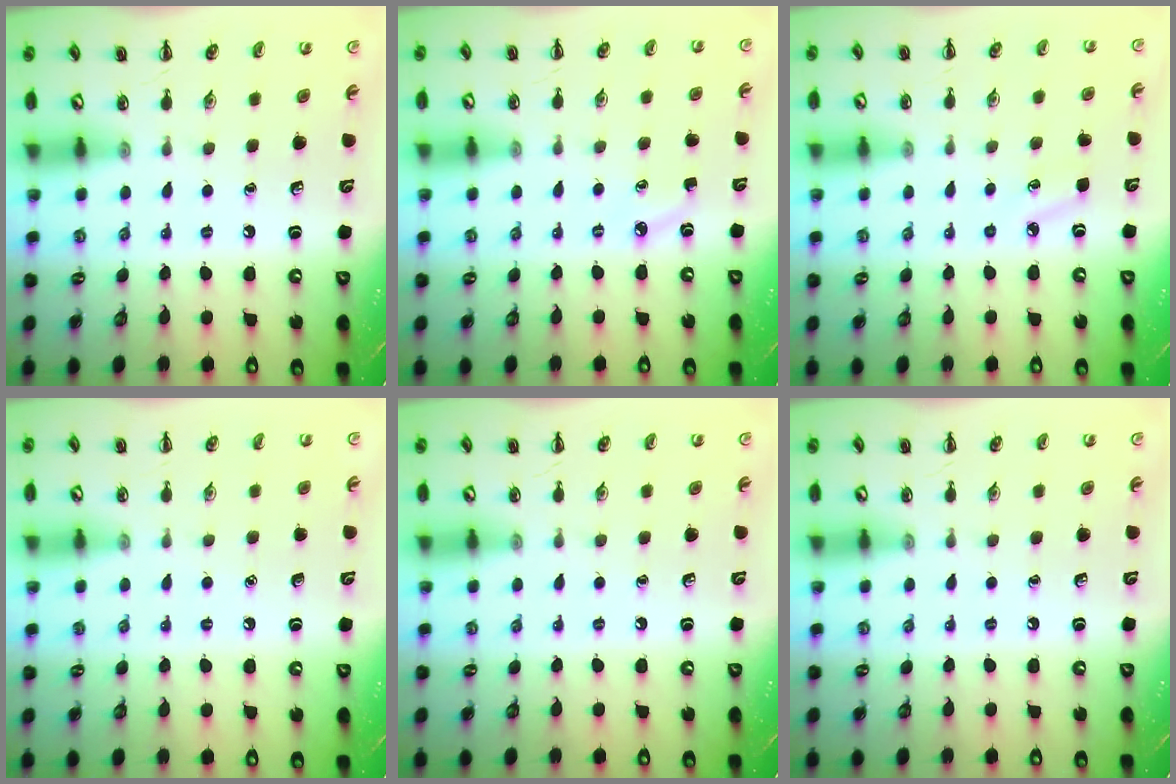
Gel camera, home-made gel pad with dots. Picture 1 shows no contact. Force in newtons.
{"total": 3.4, "press": 3.1, "slide": 1.2}
{"total": 4.4, "press": 4.2, "slide": 1.3}
{"total": 1.4, "press": 1.4, "slide": 0.1}
{"total": 0.0}
{"total": 0.0}